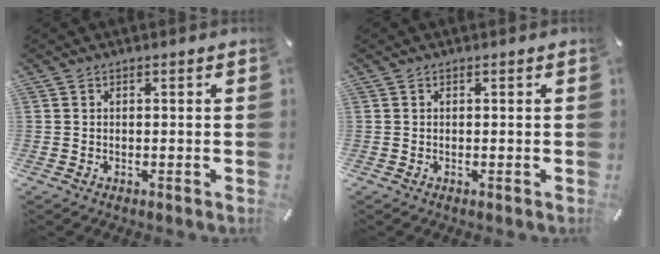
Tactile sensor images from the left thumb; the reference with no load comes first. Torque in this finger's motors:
{"motor_torque": [-0.01, 0.00, 0.00, 0.00, 0.00]}